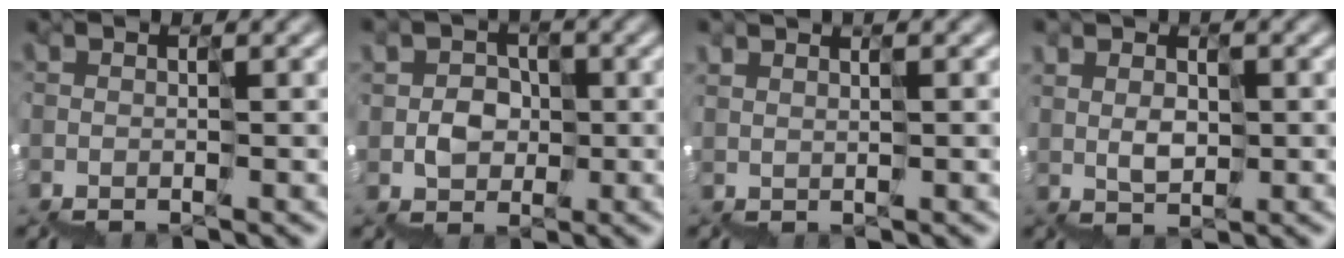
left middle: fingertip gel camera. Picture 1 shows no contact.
{"total": 2.7, "force": [0.5, 2.6, 0.4], "torque": [0.003, 0.013, 0.010]}
{"total": 1.0, "force": [1.0, -0.1, -0.1], "torque": [0.016, -0.004, 0.022]}
{"total": 1.8, "force": [1.7, 0.7, -0.2], "torque": [0.010, 0.012, 0.039]}